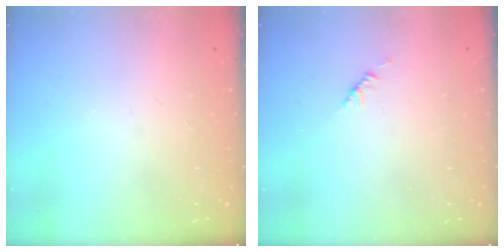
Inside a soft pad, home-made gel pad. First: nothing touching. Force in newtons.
{"total": 1.9, "press": 1.8, "slide": 0.6}